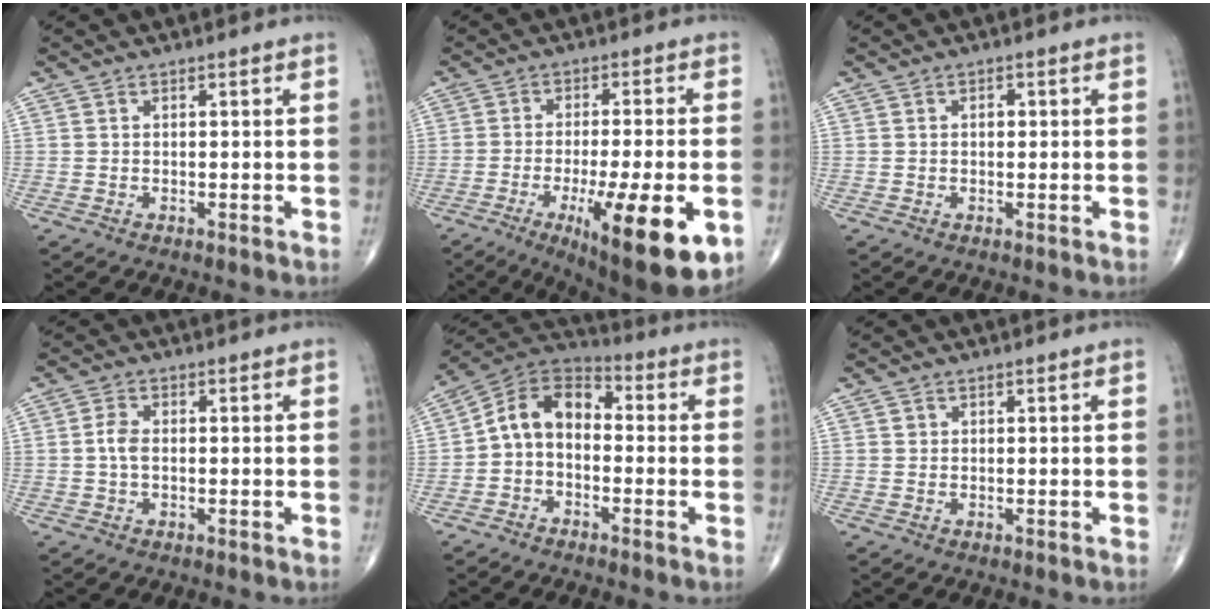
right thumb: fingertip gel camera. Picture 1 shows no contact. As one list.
[{"total": 18.9, "force": [-6.9, 4.5, 17.0], "torque": [-0.229, -0.010, -0.091]}, {"total": 1.2, "force": [0.1, 0.8, 0.9], "torque": [-0.011, 0.002, 0.001]}, {"total": 3.0, "force": [0.0, 1.8, 2.5], "torque": [-0.053, 0.005, -0.004]}, {"total": 9.8, "force": [-1.0, 6.8, 7.0], "torque": [-0.105, 0.046, -0.039]}, {"total": 0.5, "force": [0.2, 0.5, 0.1], "torque": [0.003, 0.001, 0.003]}]